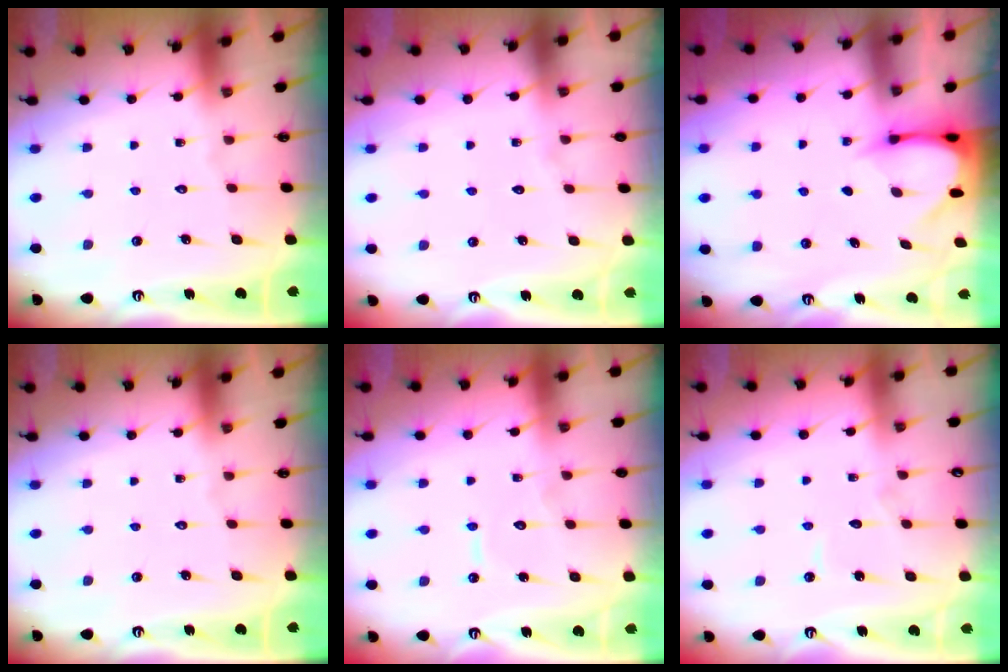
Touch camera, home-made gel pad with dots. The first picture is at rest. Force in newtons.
{"total": 4.4, "press": 4.4, "slide": 0.4}
{"total": 3.7, "press": 3.7, "slide": 0.3}
{"total": 0.0}
{"total": 5.7, "press": 5.7, "slide": 0.4}
{"total": 3.5, "press": 3.5, "slide": 0.1}